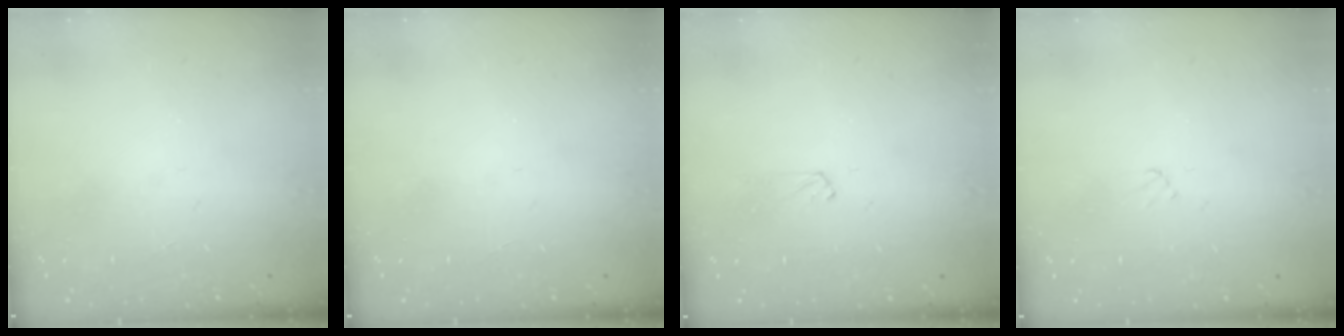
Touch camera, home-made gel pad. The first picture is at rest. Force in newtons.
{"total": 0.0}
{"total": 2.5, "press": 2.5, "slide": 0.3}
{"total": 2.7, "press": 2.6, "slide": 0.4}